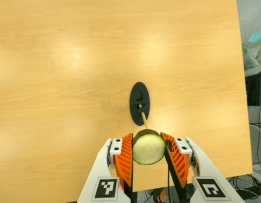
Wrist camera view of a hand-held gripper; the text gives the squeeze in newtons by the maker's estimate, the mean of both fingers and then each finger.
{"total": 11.4, "left": 10.5, "right": 12.3}